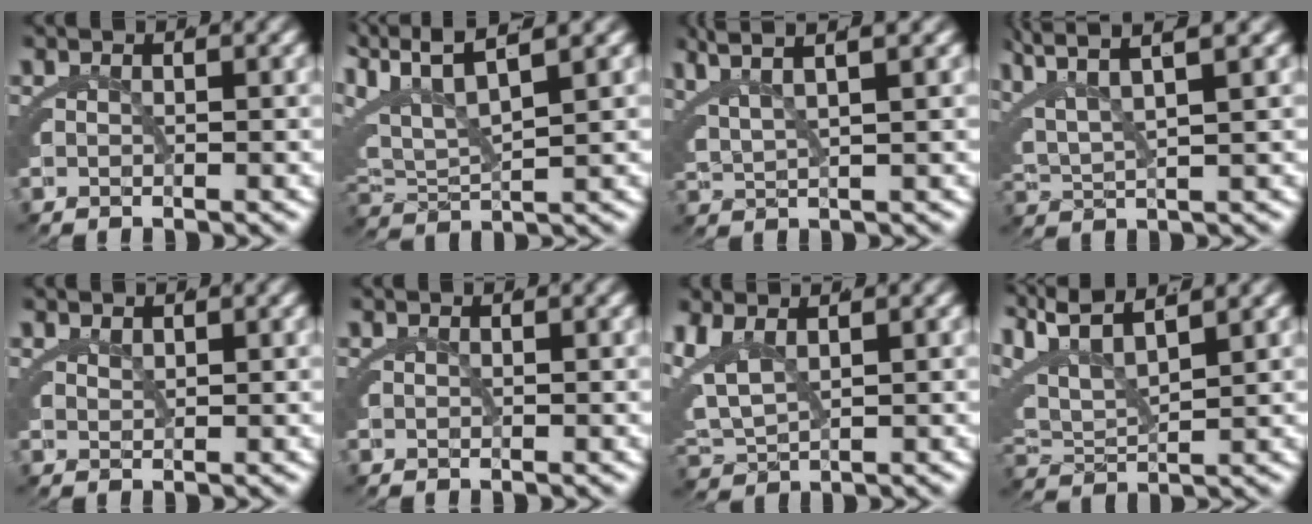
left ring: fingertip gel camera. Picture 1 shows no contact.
{"total": 6.8, "force": [2.2, 4.5, 4.6], "torque": [-0.121, -0.008, 0.042]}
{"total": 5.3, "force": [4.0, 0.7, 3.4], "torque": [-0.058, 0.019, 0.068]}
{"total": 4.6, "force": [2.5, 1.3, 3.6], "torque": [-0.080, -0.004, 0.053]}
{"total": 1.4, "force": [1.3, 0.0, 0.4], "torque": [-0.005, 0.000, 0.028]}
{"total": 0.0}
{"total": 4.6, "force": [0.9, 3.1, 3.3], "torque": [-0.105, -0.019, 0.037]}
{"total": 6.7, "force": [3.5, 3.8, 4.3], "torque": [-0.113, 0.001, 0.060]}